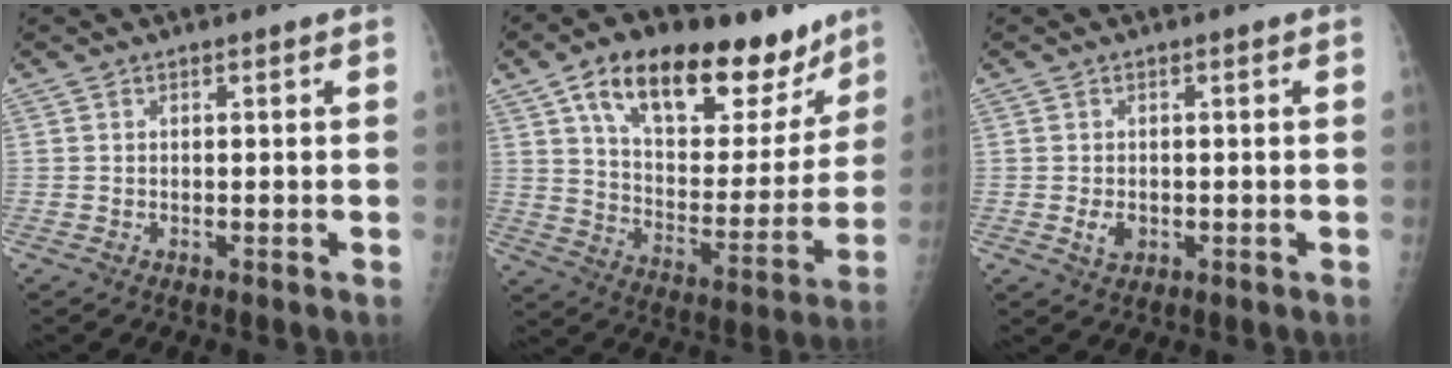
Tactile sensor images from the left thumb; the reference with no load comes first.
{"total": 26.7, "force": [16.5, 12.7, 16.6], "torque": [-0.205, -0.040, 0.261]}
{"total": 2.6, "force": [-0.5, 1.9, 1.7], "torque": [-0.026, -0.001, -0.003]}